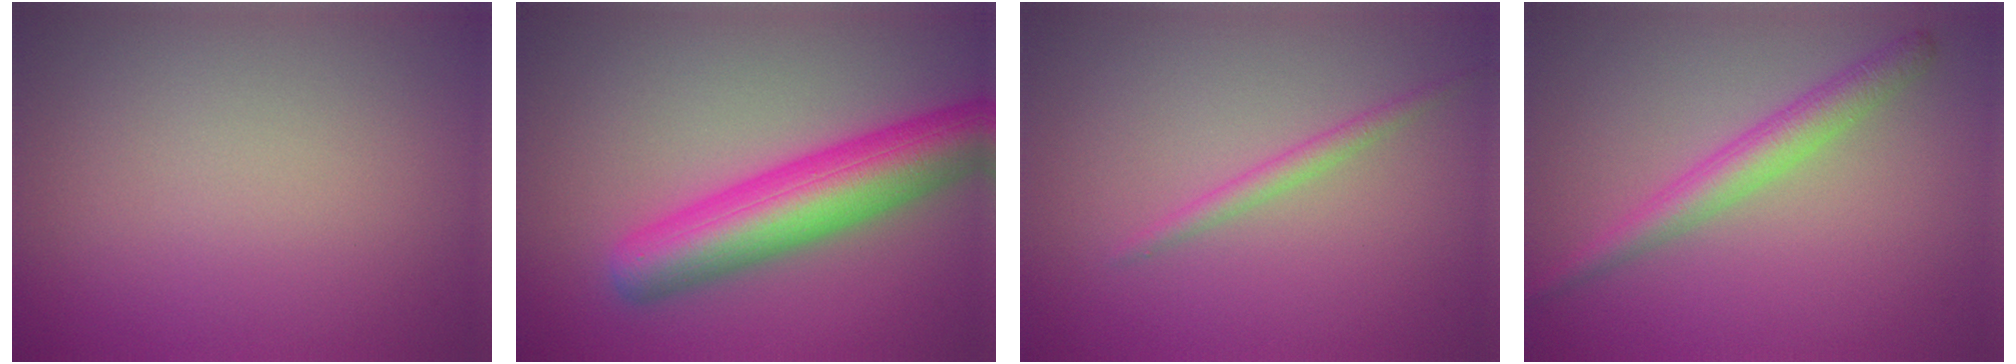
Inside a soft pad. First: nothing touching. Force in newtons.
{"total": 8.1, "press": 8.1, "slide": 0.2}
{"total": 1.3, "press": 1.3, "slide": 0.1}
{"total": 3.0, "press": 3.0, "slide": 0.1}